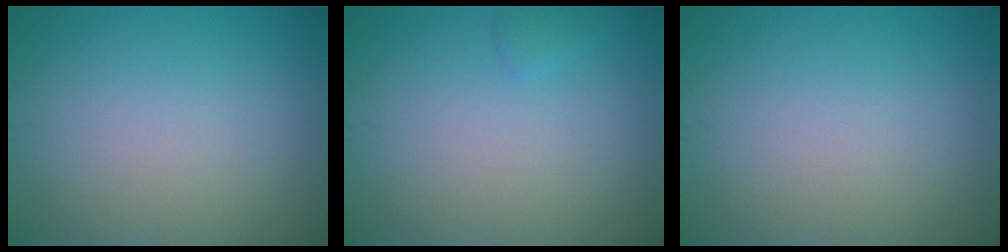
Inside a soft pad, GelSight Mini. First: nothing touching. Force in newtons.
{"total": 0.6, "press": 0.6, "slide": 0.0}
{"total": 0.0}